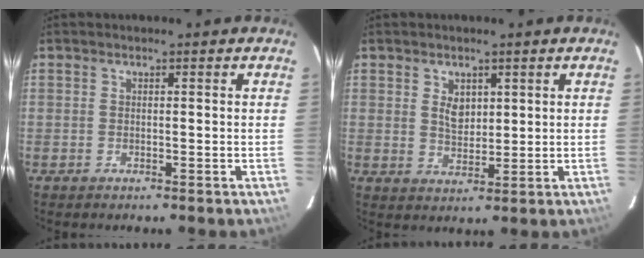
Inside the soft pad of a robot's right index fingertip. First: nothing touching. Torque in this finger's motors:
{"motor_torque": [0.00, 0.19, -0.01, 0.02]}